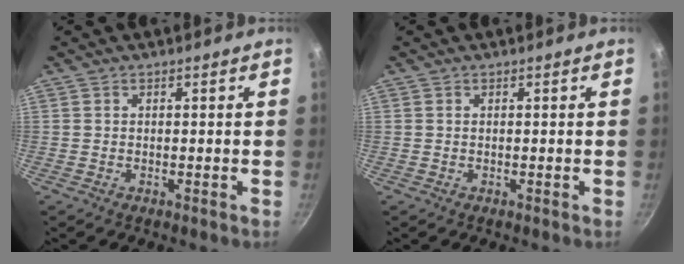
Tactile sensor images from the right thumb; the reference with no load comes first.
{"total": 0.0}